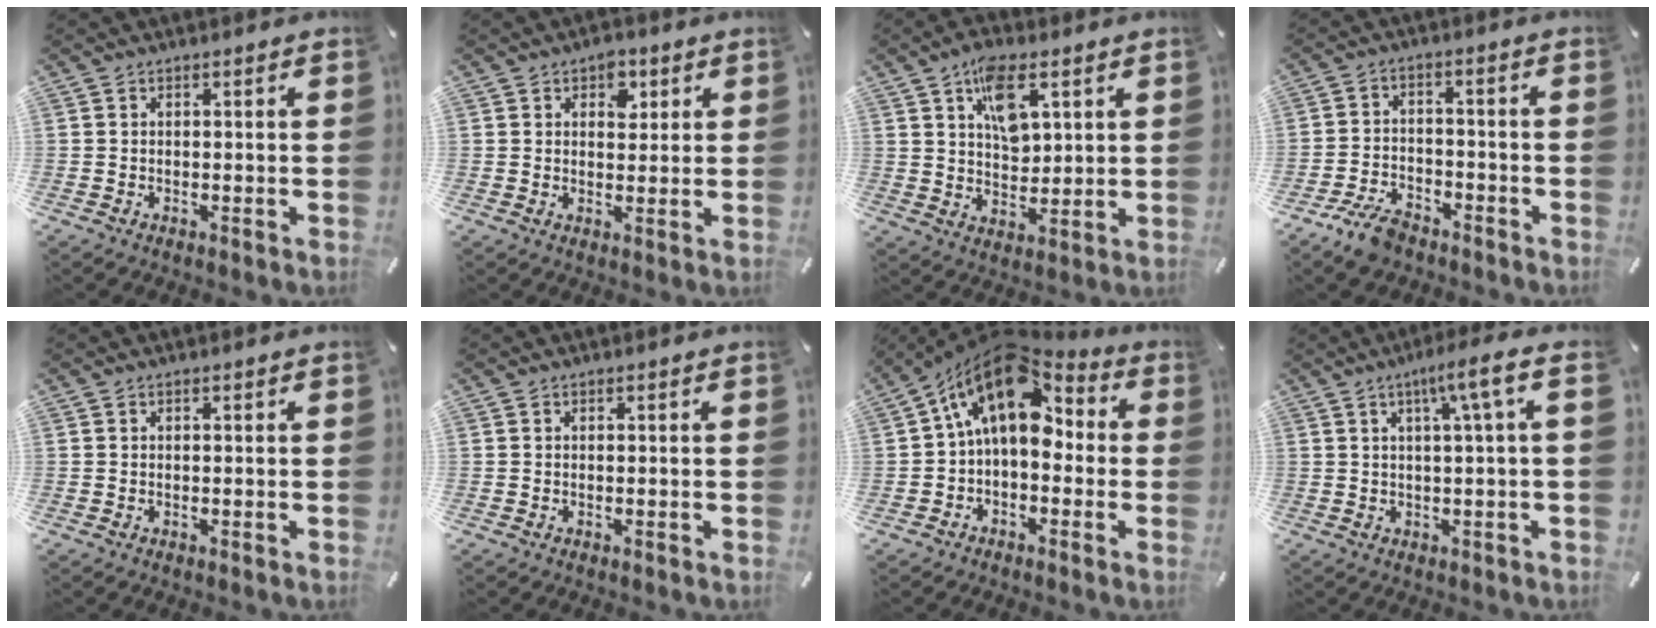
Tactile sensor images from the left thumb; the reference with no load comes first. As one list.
[{"total": 4.1, "force": [1.9, 2.9, 2.1], "torque": [-0.008, -0.008, 0.024]}, {"total": 9.8, "force": [4.4, 5.9, 6.5], "torque": [-0.091, -0.013, 0.076]}, {"total": 7.0, "force": [-5.3, 3.4, 3.1], "torque": [-0.067, 0.026, -0.102]}, {"total": 0.0}, {"total": 0.0}, {"total": 15.0, "force": [4.5, 9.6, 10.6], "torque": [-0.186, -0.028, 0.073]}, {"total": 7.4, "force": [2.4, 0.4, 7.0], "torque": [-0.112, -0.012, 0.033]}]